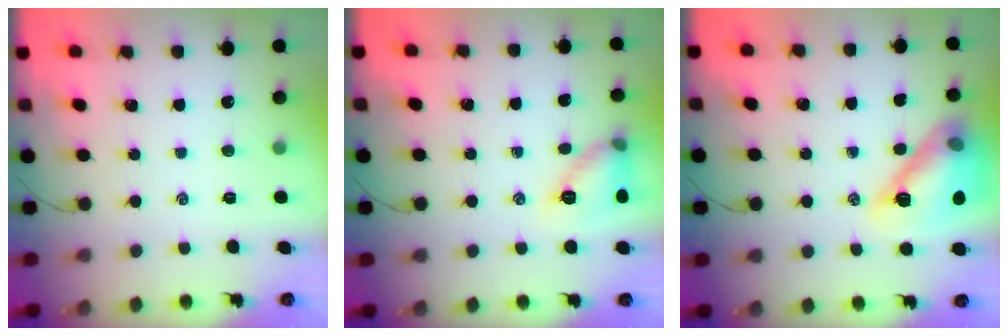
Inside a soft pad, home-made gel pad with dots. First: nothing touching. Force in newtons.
{"total": 11.1, "press": 11.0, "slide": 0.7}
{"total": 16.4, "press": 16.4, "slide": 1.2}